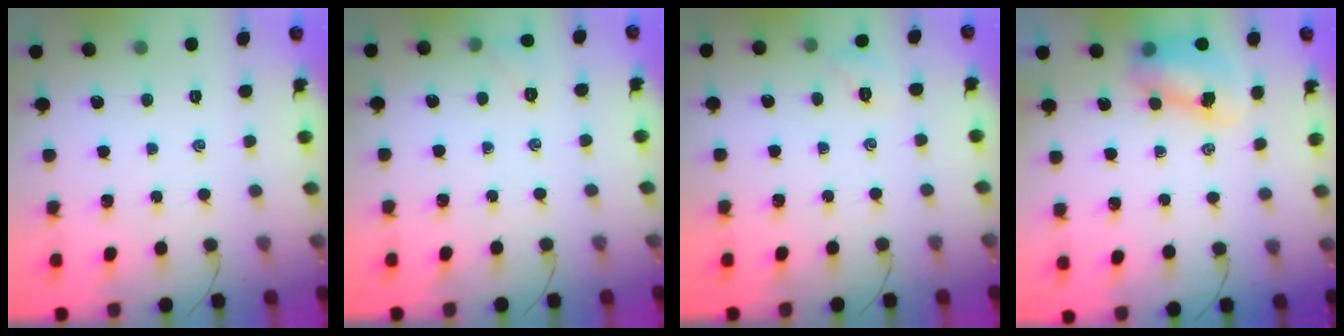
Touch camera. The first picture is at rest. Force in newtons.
{"total": 4.8, "press": 4.6, "slide": 1.4}
{"total": 2.2, "press": 2.1, "slide": 0.6}
{"total": 7.7, "press": 7.6, "slide": 1.3}